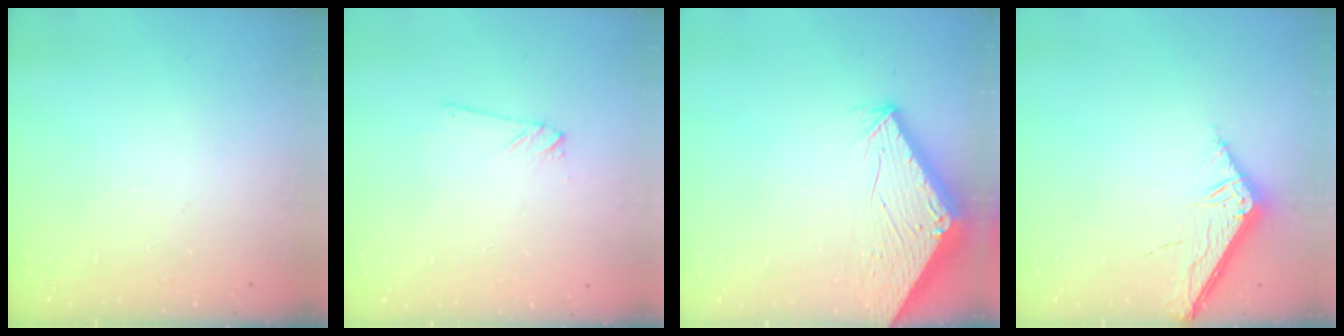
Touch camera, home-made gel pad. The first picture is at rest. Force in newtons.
{"total": 1.7, "press": 1.7, "slide": 0.1}
{"total": 2.9, "press": 2.9, "slide": 0.1}
{"total": 6.6, "press": 6.5, "slide": 0.7}